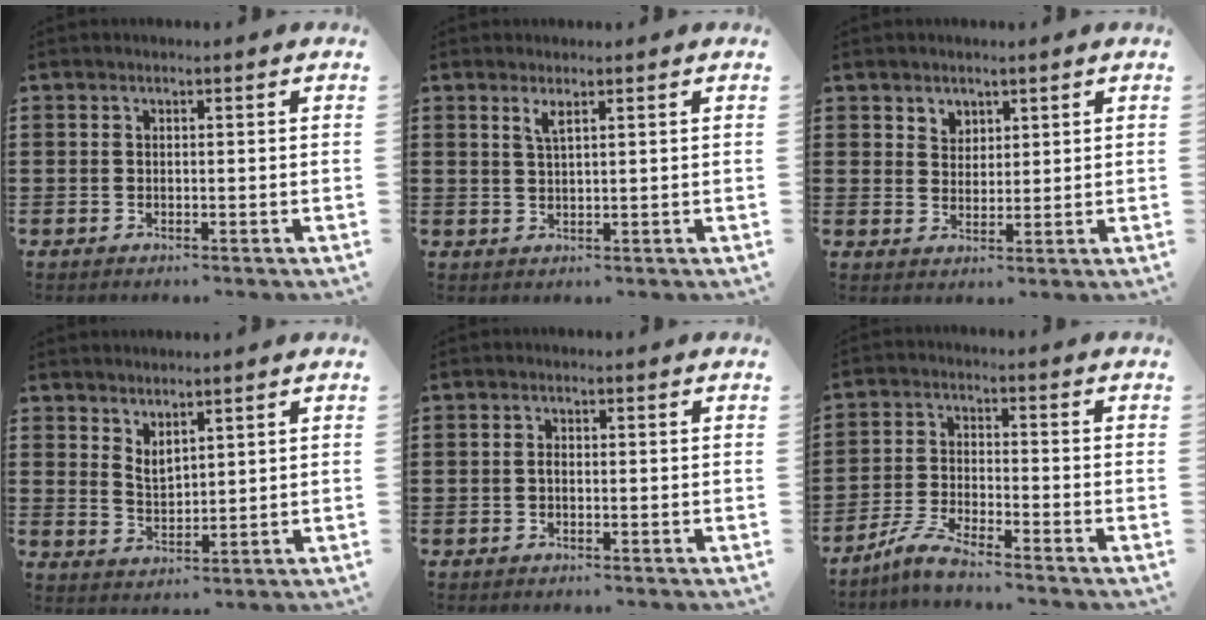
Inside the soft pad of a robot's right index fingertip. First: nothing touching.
{"total": 1.8, "force": [1.1, 0.3, 1.4], "torque": [-0.031, 0.001, 0.020]}
{"total": 3.0, "force": [2.2, 2.1, 0.0], "torque": [-0.010, 0.007, 0.042]}
{"total": 2.8, "force": [2.6, 1.0, 0.6], "torque": [-0.019, 0.001, 0.049]}
{"total": 0.9, "force": [-0.3, 0.5, 0.8], "torque": [-0.016, -0.001, -0.005]}
{"total": 5.1, "force": [-4.6, 0.1, 2.3], "torque": [-0.067, -0.014, -0.094]}